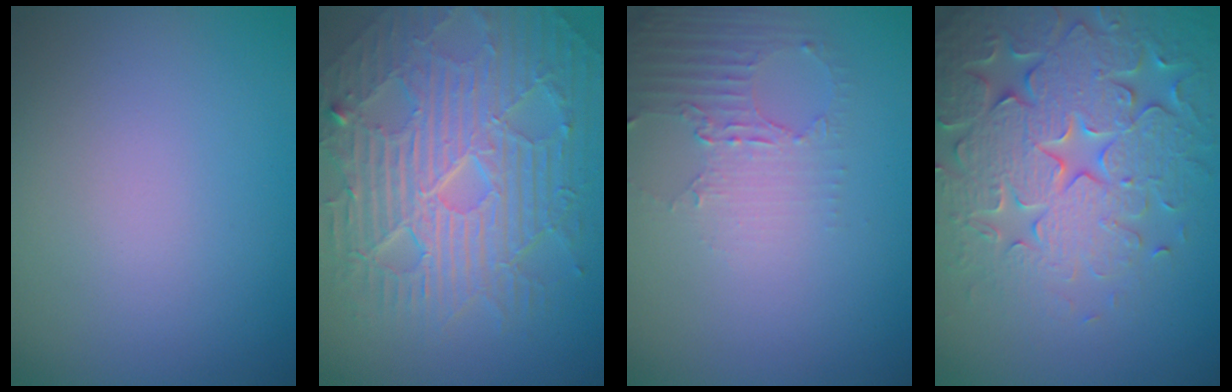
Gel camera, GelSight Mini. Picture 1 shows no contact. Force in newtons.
{"total": 10.2, "press": 6.6, "slide": 7.8}
{"total": 2.6, "press": 2.0, "slide": 1.7}
{"total": 7.6, "press": 7.5, "slide": 1.6}